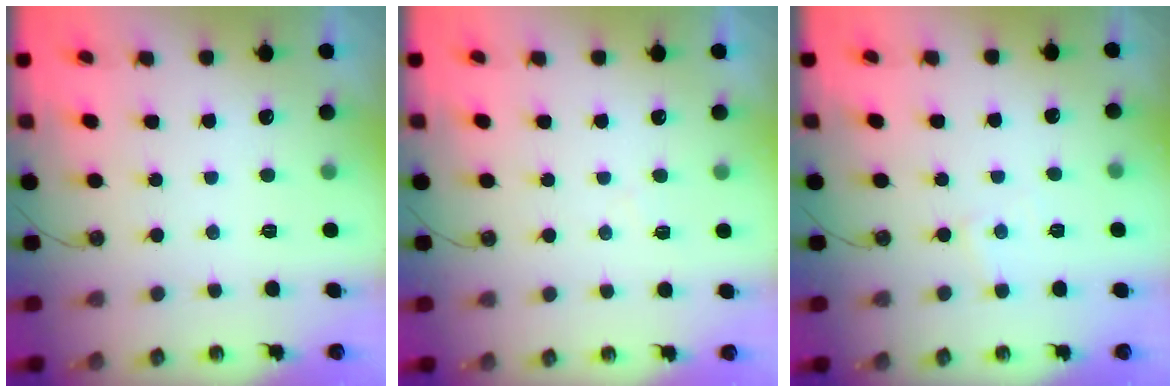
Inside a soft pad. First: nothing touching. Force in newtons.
{"total": 3.8, "press": 3.8, "slide": 0.5}
{"total": 3.5, "press": 3.4, "slide": 0.5}